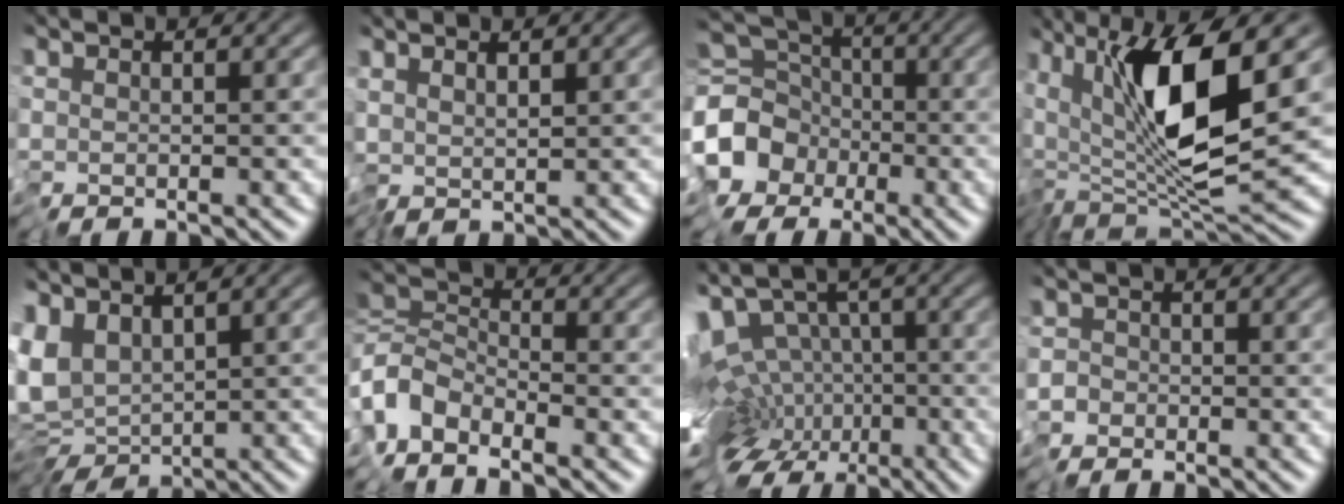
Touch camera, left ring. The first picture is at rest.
{"total": 1.6, "force": [1.0, 0.5, 1.2], "torque": [-0.029, 0.005, 0.021]}
{"total": 6.0, "force": [-2.8, 4.9, 2.2], "torque": [-0.050, 0.007, -0.070]}
{"total": 10.2, "force": [1.9, 2.4, 9.7], "torque": [-0.176, -0.001, 0.034]}
{"total": 8.8, "force": [1.4, 5.8, 6.5], "torque": [-0.129, -0.002, 0.061]}
{"total": 4.0, "force": [-3.3, 1.7, 1.6], "torque": [-0.033, 0.005, -0.085]}
{"total": 12.5, "force": [-3.5, 8.2, 8.8], "torque": [-0.157, -0.002, -0.031]}
{"total": 2.9, "force": [-2.1, 2.0, -0.1], "torque": [0.034, 0.000, -0.042]}